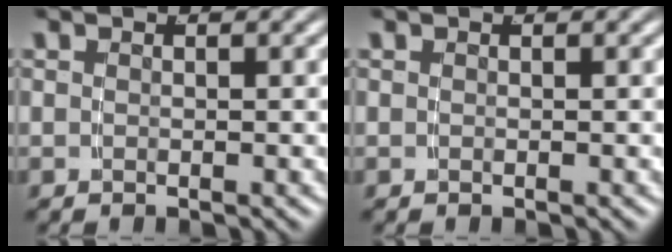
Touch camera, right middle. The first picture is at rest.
{"total": 0.0}